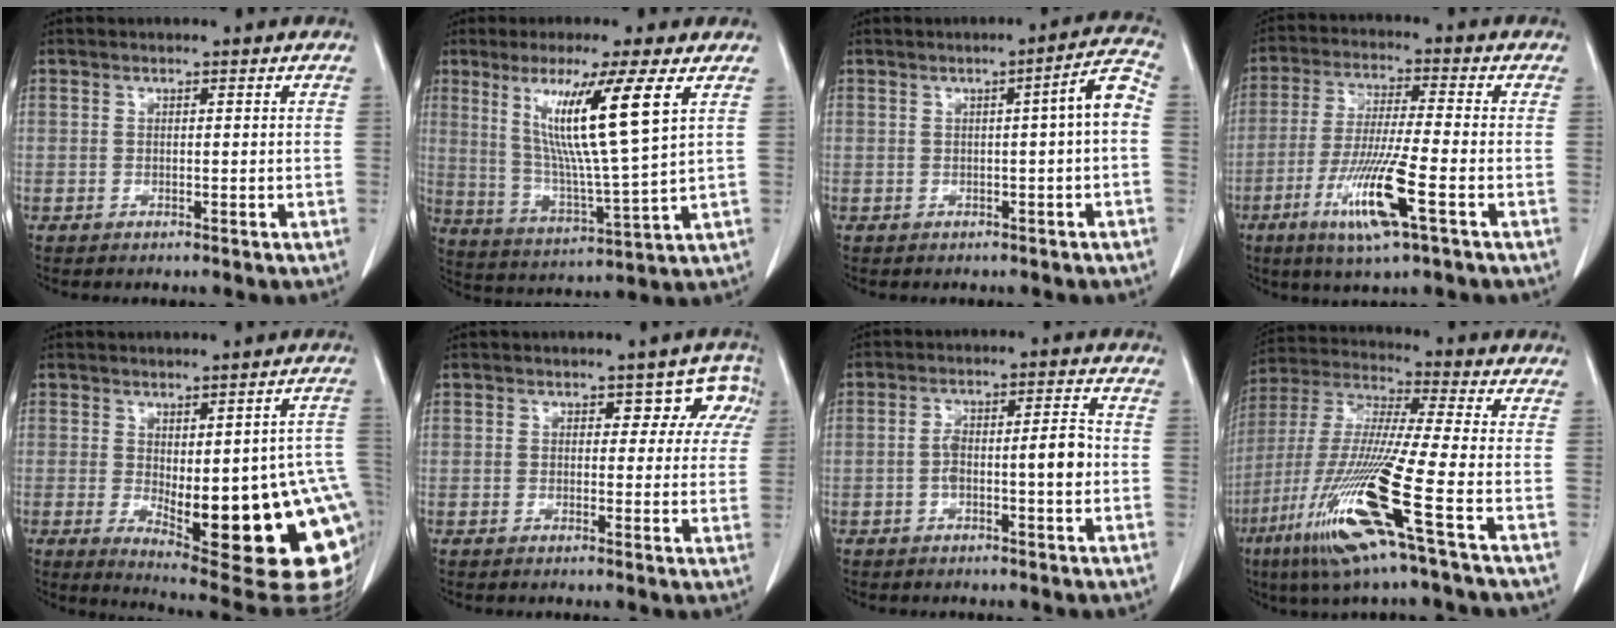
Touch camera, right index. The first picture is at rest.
{"total": 13.8, "force": [5.4, -1.1, 12.6], "torque": [-0.232, -0.020, 0.098]}
{"total": 4.9, "force": [0.1, -0.2, 4.9], "torque": [-0.065, 0.012, 0.002]}
{"total": 11.4, "force": [-4.7, 0.1, 10.4], "torque": [-0.206, -0.023, -0.089]}
{"total": 21.3, "force": [-4.9, 5.6, 19.9], "torque": [-0.169, 0.000, -0.043]}
{"total": 4.8, "force": [2.3, 3.3, 2.7], "torque": [0.002, 0.010, 0.017]}
{"total": 6.4, "force": [-1.2, 1.3, 6.2], "torque": [-0.109, 0.022, -0.020]}
{"total": 17.0, "force": [-7.5, -0.8, 15.2], "torque": [-0.332, -0.036, -0.151]}